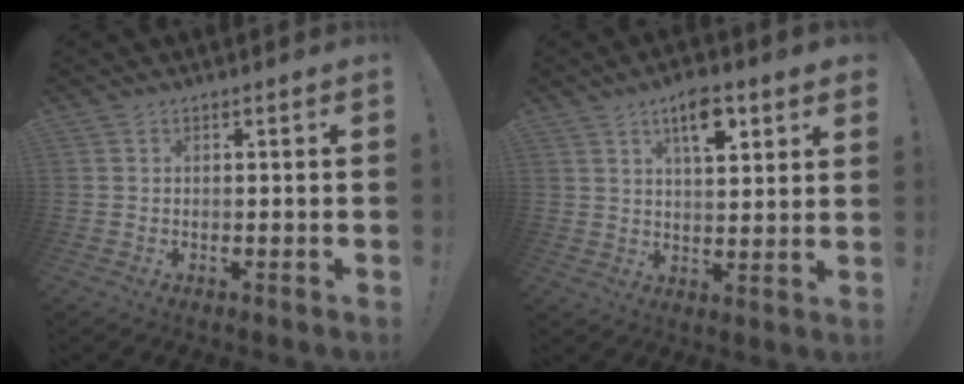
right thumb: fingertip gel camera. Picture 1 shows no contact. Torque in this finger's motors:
{"motor_torque": [0.42, 3.03, 0.83, 0.14, 0.07]}